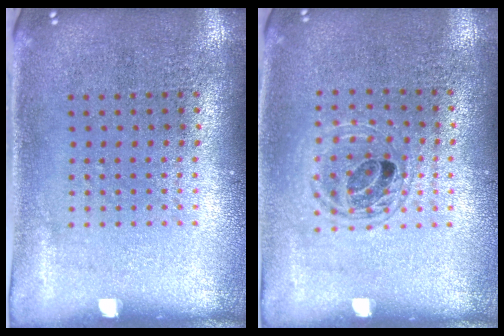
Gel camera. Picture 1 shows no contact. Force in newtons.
{"total": 1.2, "press": 1.1, "slide": 0.5}